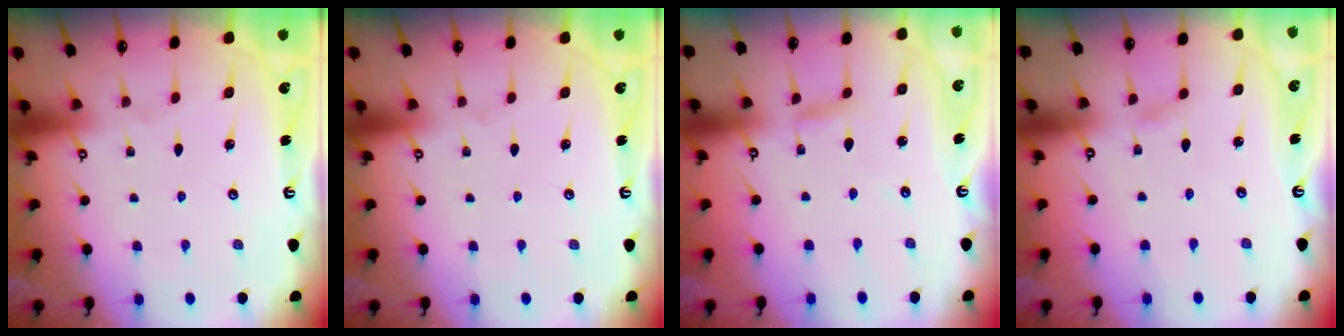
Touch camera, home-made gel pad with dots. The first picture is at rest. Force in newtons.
{"total": 0.0}
{"total": 2.1, "press": 2.1, "slide": 0.1}
{"total": 1.8, "press": 1.8, "slide": 0.2}